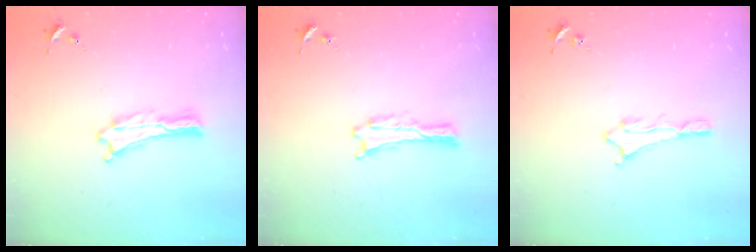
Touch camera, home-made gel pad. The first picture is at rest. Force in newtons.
{"total": 0.0}
{"total": 1.5, "press": 1.5, "slide": 0.1}